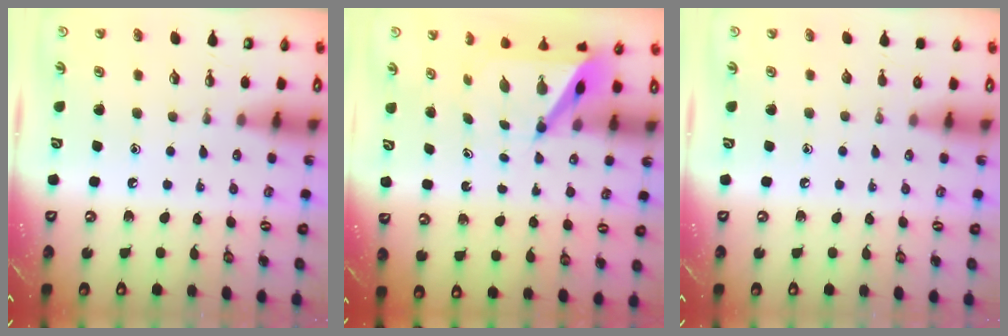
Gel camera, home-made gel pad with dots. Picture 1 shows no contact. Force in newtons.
{"total": 6.1, "press": 6.1, "slide": 0.4}
{"total": 0.0}